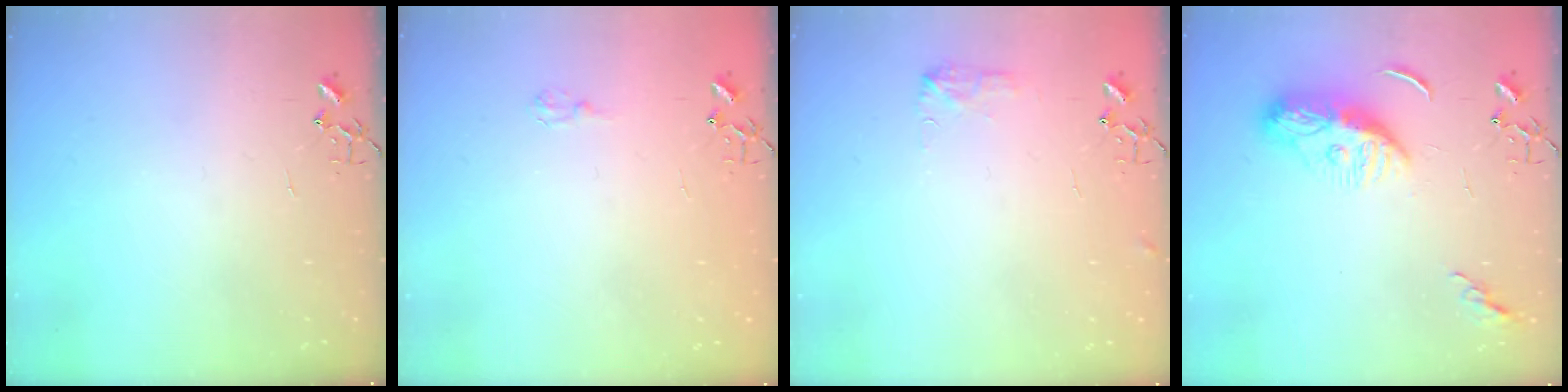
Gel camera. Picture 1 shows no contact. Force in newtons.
{"total": 6.0, "press": 5.9, "slide": 0.7}
{"total": 6.9, "press": 6.9, "slide": 0.3}
{"total": 9.9, "press": 9.9, "slide": 1.1}